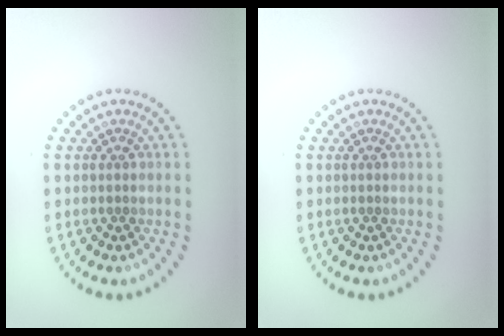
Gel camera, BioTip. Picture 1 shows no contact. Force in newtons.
{"total": 0.0}